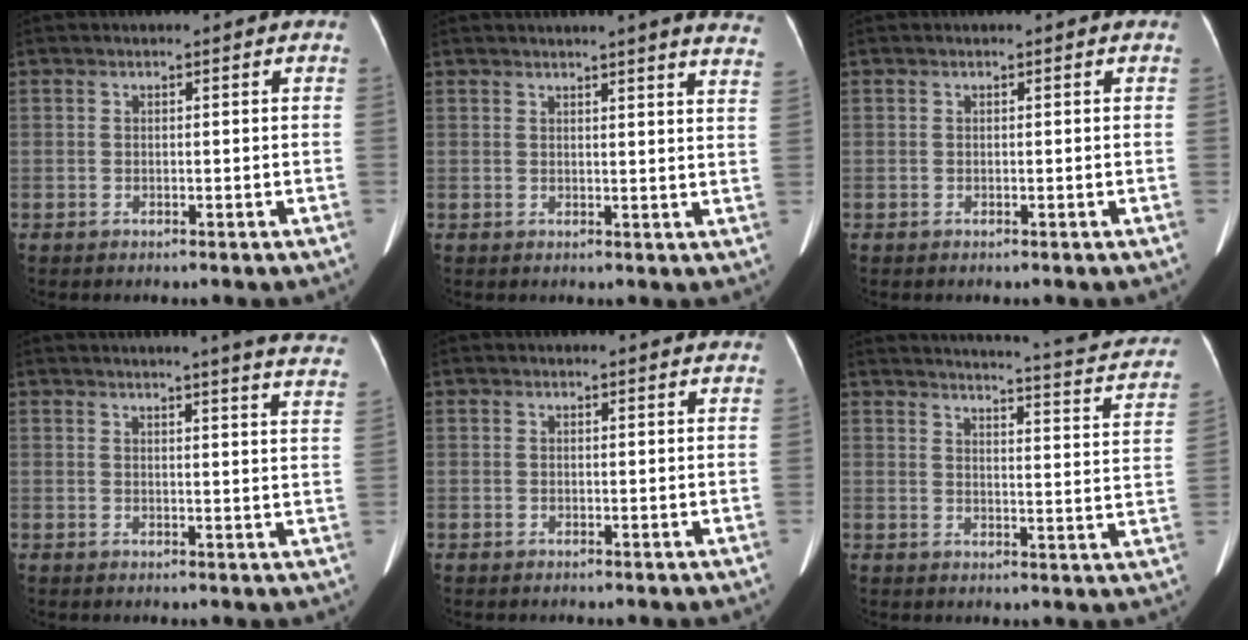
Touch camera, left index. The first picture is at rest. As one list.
[{"total": 13.2, "force": [12.0, 0.0, 5.5], "torque": [-0.057, -0.042, 0.116]}, {"total": 0.0}, {"total": 15.6, "force": [14.3, -0.2, 6.3], "torque": [-0.071, -0.063, 0.144]}, {"total": 3.2, "force": [3.1, 0.4, 0.7], "torque": [-0.013, 0.006, 0.026]}, {"total": 20.9, "force": [18.8, 2.7, 8.8], "torque": [-0.106, -0.045, 0.201]}]